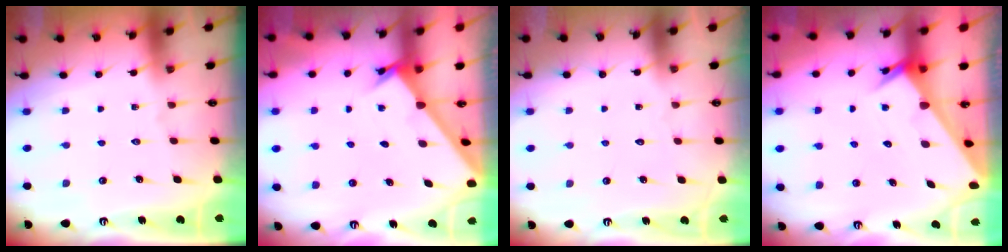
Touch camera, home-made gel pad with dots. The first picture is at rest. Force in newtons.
{"total": 2.2, "press": 2.2, "slide": 0.1}
{"total": 1.5, "press": 1.5, "slide": 0.1}
{"total": 2.1, "press": 2.1, "slide": 0.1}